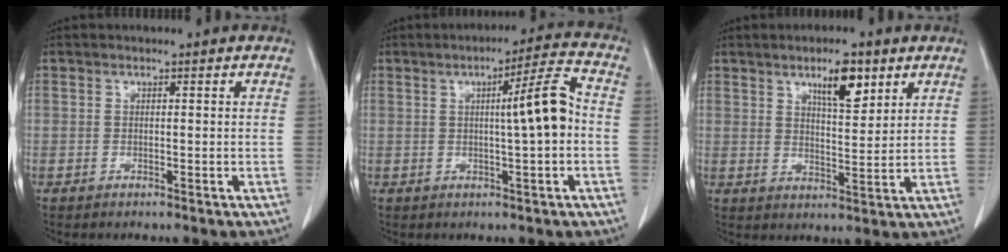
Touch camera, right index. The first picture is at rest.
{"total": 7.6, "force": [0.1, -0.2, 7.6], "torque": [-0.111, 0.011, -0.003]}
{"total": 6.7, "force": [3.9, 1.8, 5.1], "torque": [-0.086, -0.001, 0.066]}